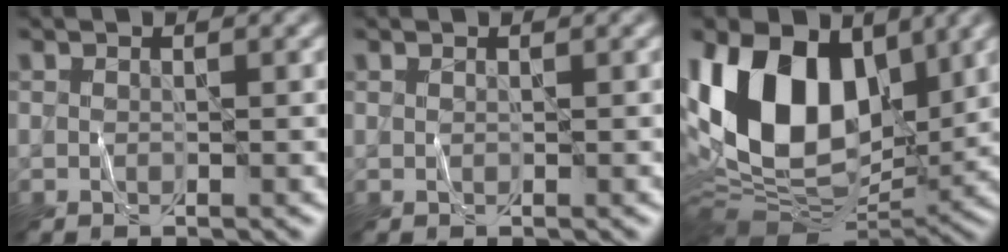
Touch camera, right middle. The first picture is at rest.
{"total": 0.0}
{"total": 14.4, "force": [2.6, 9.0, 11.0], "torque": [-0.205, 0.010, 0.031]}